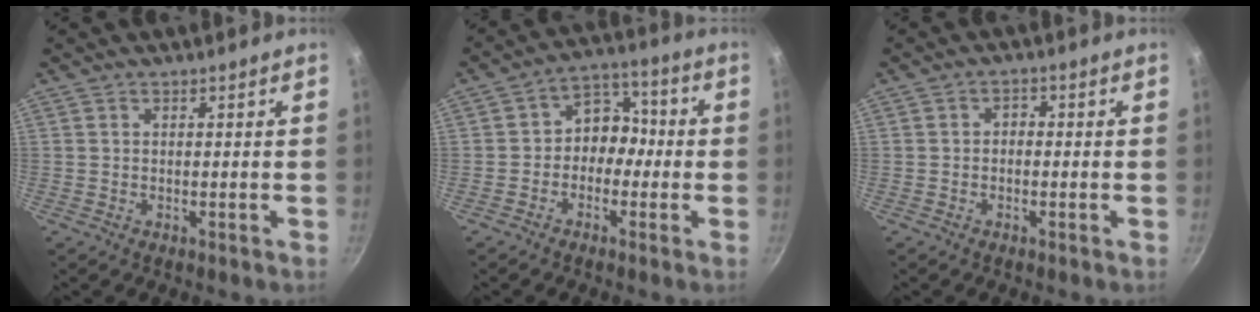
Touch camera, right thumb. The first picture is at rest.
{"total": 7.8, "force": [-1.4, 6.3, 4.3], "torque": [-0.008, 0.038, -0.039]}
{"total": 1.7, "force": [-0.6, 1.4, 0.9], "torque": [-0.013, 0.011, -0.013]}